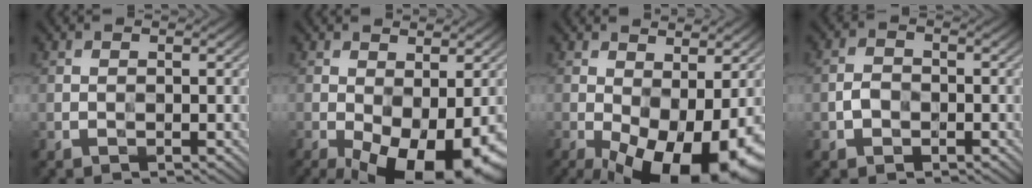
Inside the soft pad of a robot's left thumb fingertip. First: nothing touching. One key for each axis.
{"total": 12.7, "fx": -5.2, "fy": 5.5, "fz": 10.2, "tx": -0.167, "ty": -0.030, "tz": -0.067}
{"total": 15.0, "fx": -5.1, "fy": 6.9, "fz": 12.4, "tx": -0.204, "ty": -0.019, "tz": -0.062}
{"total": 2.1, "fx": -0.9, "fy": 1.6, "fz": 1.1, "tx": -0.023, "ty": 0.003, "tz": -0.022}